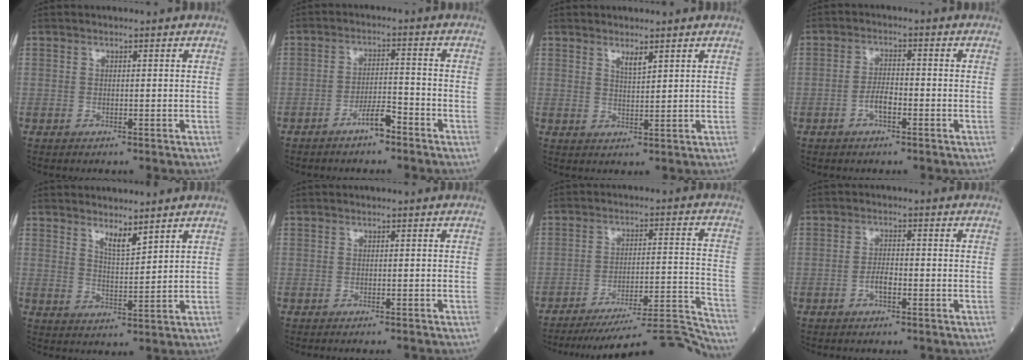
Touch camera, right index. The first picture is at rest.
{"total": 4.1, "force": [-3.0, 0.7, 2.7], "torque": [-0.047, 0.003, -0.056]}
{"total": 2.0, "force": [1.5, 0.2, 1.2], "torque": [-0.026, -0.008, 0.030]}
{"total": 3.1, "force": [-1.4, 1.1, 2.6], "torque": [-0.050, 0.003, -0.028]}
{"total": 3.4, "force": [2.8, 0.4, 1.8], "torque": [-0.036, -0.014, 0.055]}
{"total": 1.5, "force": [-1.4, -0.3, 0.3], "torque": [-0.003, 0.000, -0.018]}
{"total": 18.6, "force": [-18.1, -2.1, 3.6], "torque": [-0.020, 0.017, -0.256]}
{"total": 2.4, "force": [-1.1, 0.8, 2.0], "torque": [-0.037, 0.003, -0.021]}